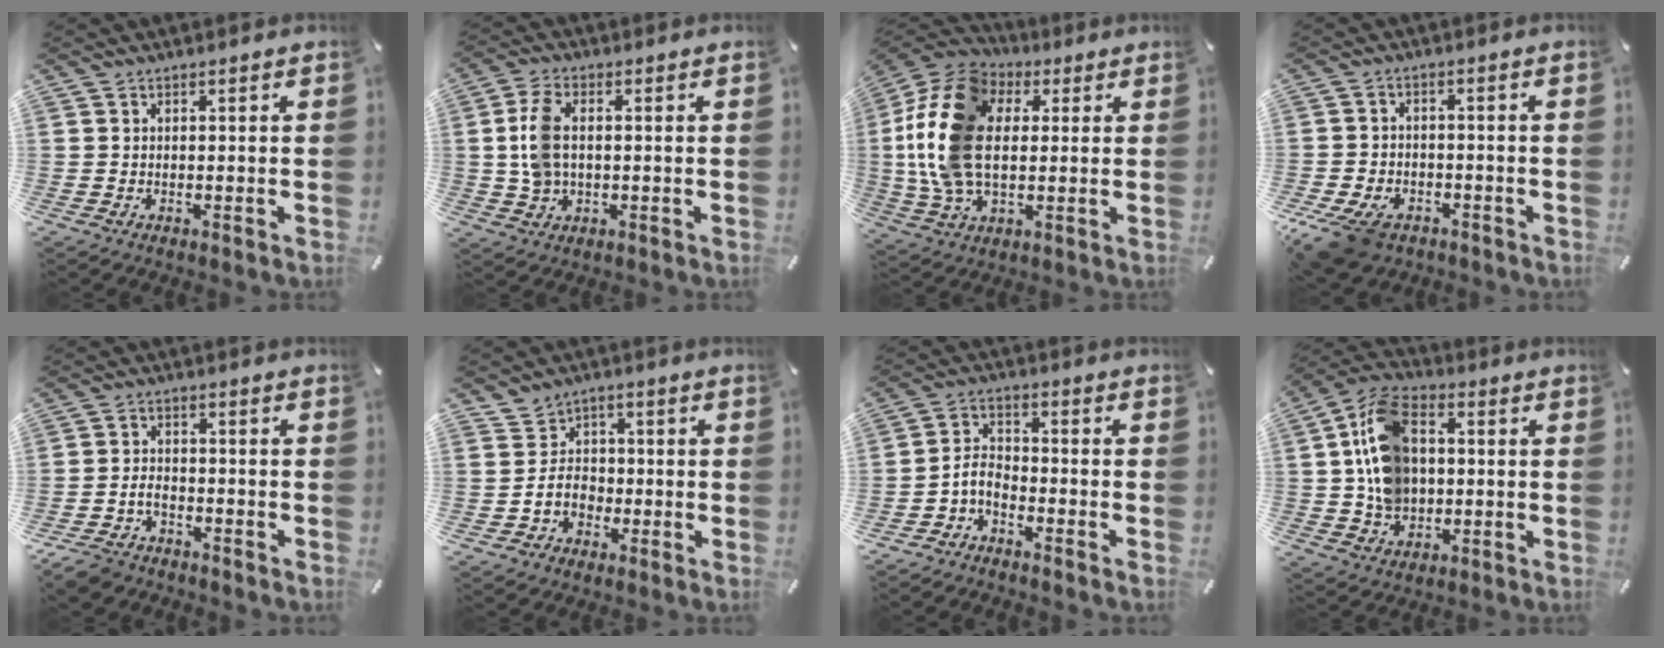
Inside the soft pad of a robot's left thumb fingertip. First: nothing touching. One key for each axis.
{"total": 7.7, "fx": 0.5, "fy": 5.0, "fz": 5.7, "tx": -0.137, "ty": 0.007, "tz": 0.006}
{"total": 17.9, "fx": 2.1, "fy": 12.4, "fz": 12.7, "tx": -0.303, "ty": 0.010, "tz": 0.036}
{"total": 8.8, "fx": -5.3, "fy": 5.6, "fz": 4.3, "tx": -0.102, "ty": 0.021, "tz": -0.098}
{"total": 4.6, "fx": -3.2, "fy": 2.8, "fz": 1.8, "tx": -0.042, "ty": 0.016, "tz": -0.063}
{"total": 6.9, "fx": -0.7, "fy": 6.6, "fz": 1.9, "tx": -0.023, "ty": 0.015, "tz": -0.011}
{"total": 4.9, "fx": -3.3, "fy": 2.7, "fz": 2.5, "tx": -0.061, "ty": 0.012, "tz": -0.068}
{"total": 13.2, "fx": 0.9, "fy": 10.4, "fz": 8.0, "tx": -0.172, "ty": 0.020, "tz": 0.019}